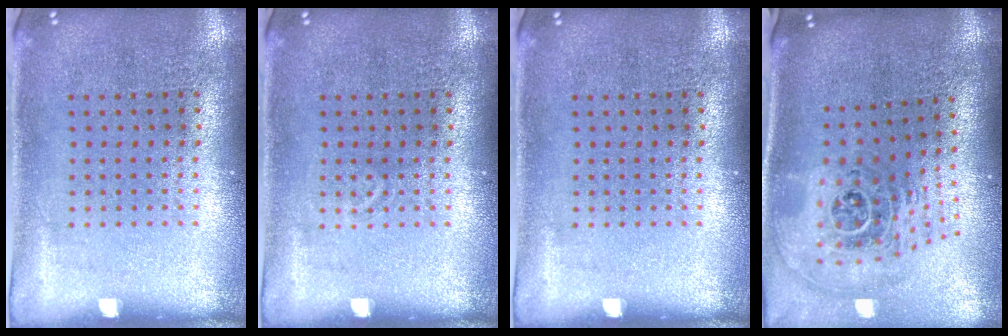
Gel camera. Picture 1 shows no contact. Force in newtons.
{"total": 0.6, "press": 0.5, "slide": 0.3}
{"total": 0.0}
{"total": 2.4, "press": 1.6, "slide": 1.7}